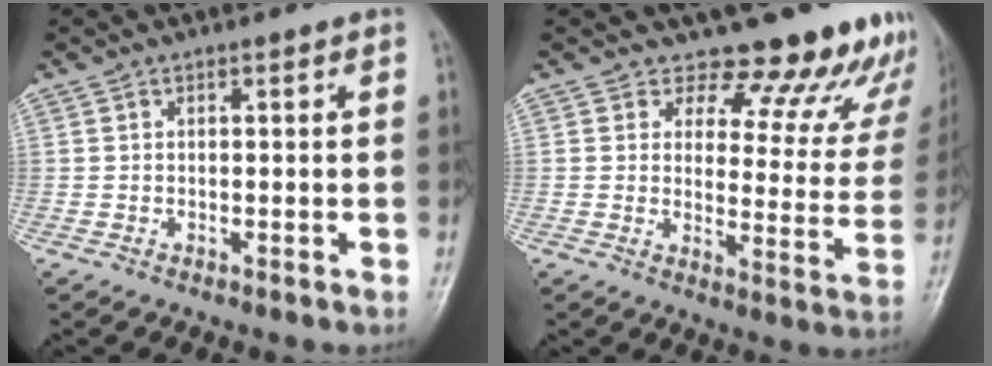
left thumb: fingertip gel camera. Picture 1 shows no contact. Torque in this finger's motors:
{"motor_torque": [1.03, 0.95, 0.01, -0.31, 0.06]}